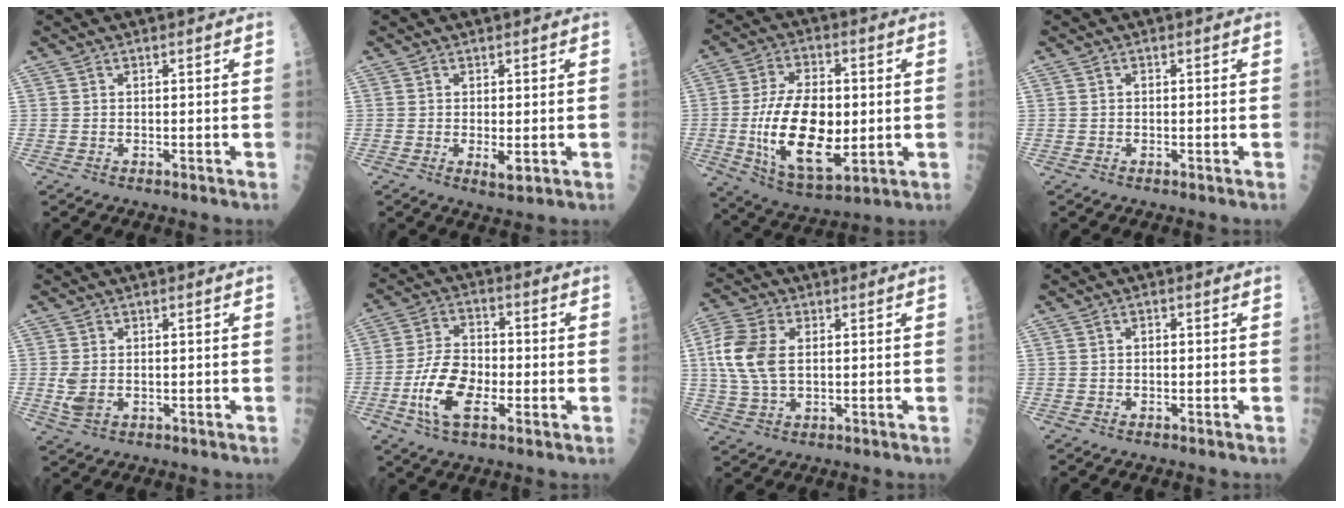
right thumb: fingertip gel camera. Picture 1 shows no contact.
{"total": 2.5, "force": [-0.3, 1.0, 2.3], "torque": [-0.037, -0.007, -0.002]}
{"total": 18.9, "force": [-1.5, 9.4, 16.3], "torque": [-0.284, -0.008, -0.015]}
{"total": 0.0}
{"total": 3.5, "force": [-0.1, 2.4, 2.6], "torque": [-0.059, -0.005, 0.003]}
{"total": 11.7, "force": [-2.8, 5.8, 9.8], "torque": [-0.182, 0.015, -0.059]}
{"total": 10.8, "force": [1.5, 6.4, 8.6], "torque": [-0.192, 0.006, 0.027]}
{"total": 0.9, "force": [0.0, 0.5, 0.7], "torque": [-0.009, 0.001, -0.002]}